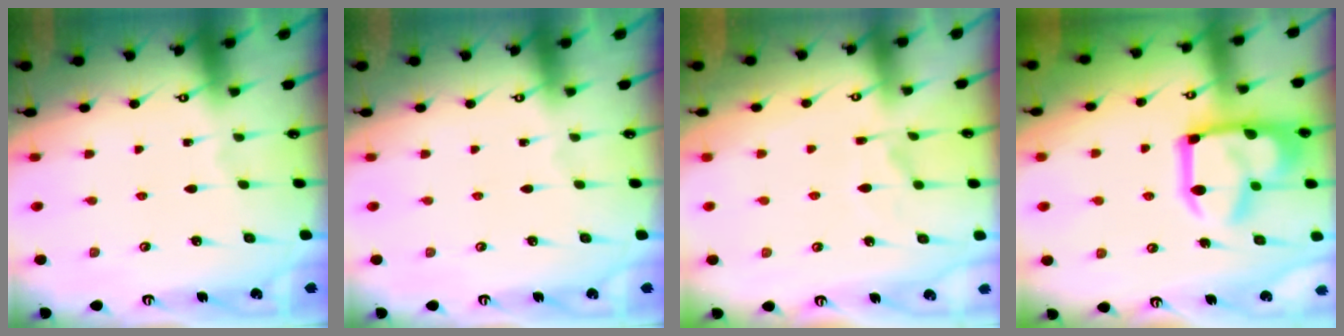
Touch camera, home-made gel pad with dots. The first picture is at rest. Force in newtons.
{"total": 0.0}
{"total": 6.2, "press": 6.1, "slide": 1.4}
{"total": 18.2, "press": 18.1, "slide": 2.2}